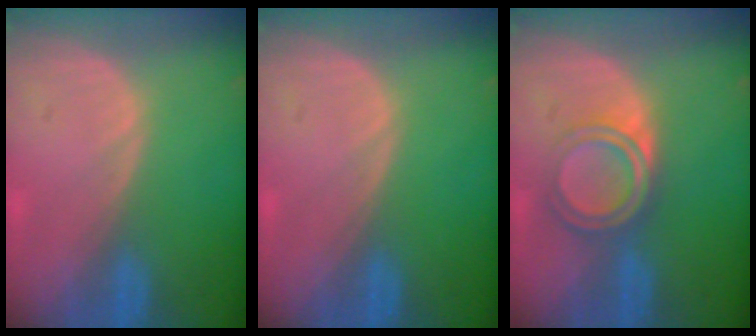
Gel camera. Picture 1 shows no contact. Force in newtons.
{"total": 0.0}
{"total": 5.3, "press": 4.9, "slide": 2.0}